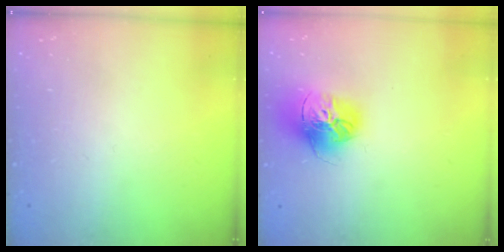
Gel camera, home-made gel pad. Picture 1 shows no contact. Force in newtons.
{"total": 15.9, "press": 15.8, "slide": 1.4}